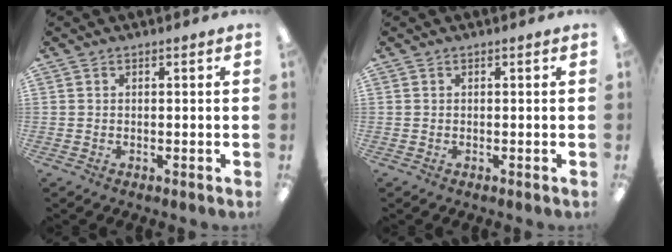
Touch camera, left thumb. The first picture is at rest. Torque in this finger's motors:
{"motor_torque": [-0.04, -0.02, 0.00, 0.00, 0.00]}